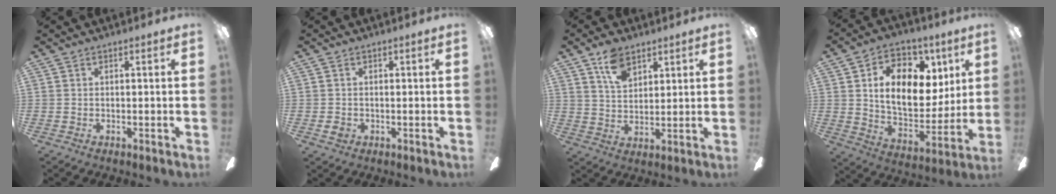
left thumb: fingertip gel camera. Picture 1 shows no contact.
{"total": 1.8, "force": [-0.4, 1.6, 0.8], "torque": [-0.014, 0.004, -0.008]}
{"total": 8.4, "force": [5.3, 4.7, 4.5], "torque": [-0.079, -0.013, 0.098]}
{"total": 18.0, "force": [6.0, 11.5, 12.4], "torque": [-0.193, -0.010, 0.108]}